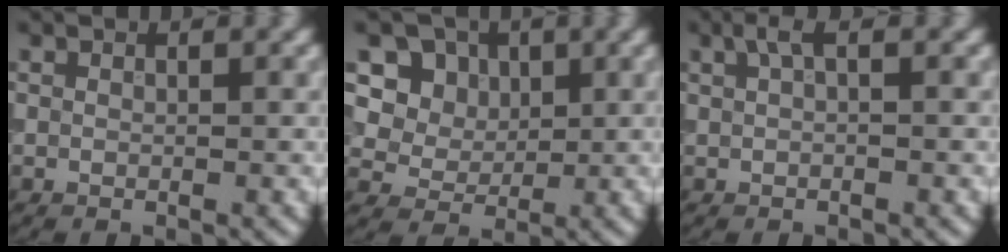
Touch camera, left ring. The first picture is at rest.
{"total": 10.1, "force": [4.9, 7.7, 4.2], "torque": [-0.100, 0.015, 0.076]}
{"total": 1.2, "force": [0.5, 0.1, 1.1], "torque": [-0.024, 0.004, 0.008]}